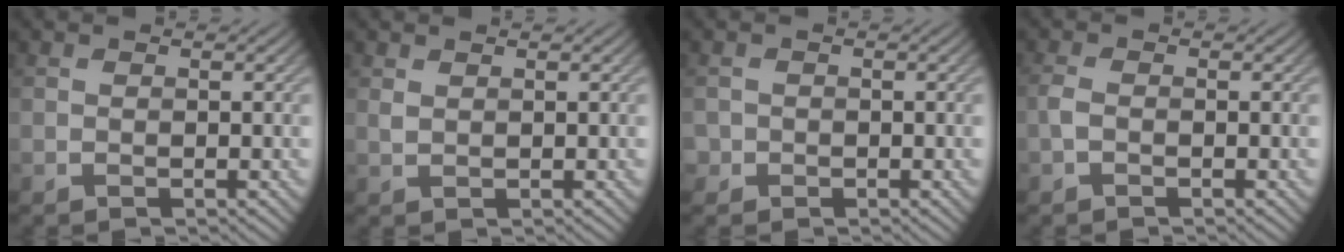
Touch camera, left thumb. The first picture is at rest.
{"total": 0.8, "force": [0.7, 0.3, 0.4], "torque": [-0.014, 0.001, 0.016]}
{"total": 1.3, "force": [-0.6, 1.2, 0.0], "torque": [0.006, -0.001, -0.013]}
{"total": 1.5, "force": [-0.7, 0.8, 1.0], "torque": [-0.027, 0.002, -0.022]}